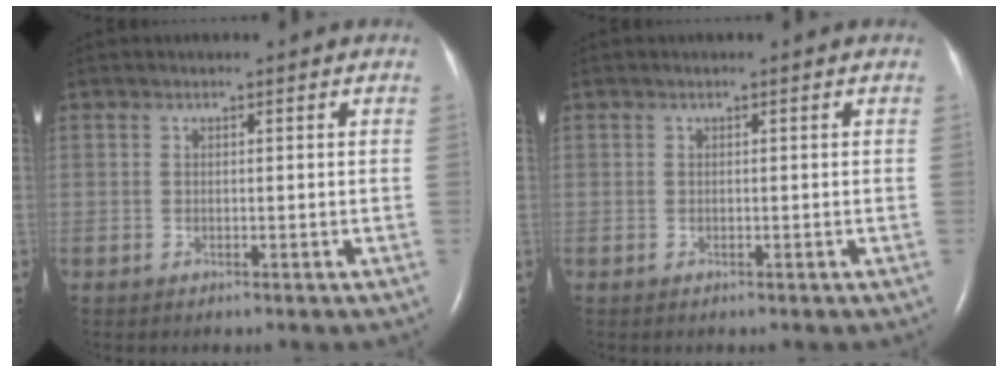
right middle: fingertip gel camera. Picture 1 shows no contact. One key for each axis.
{"total": 0.0}